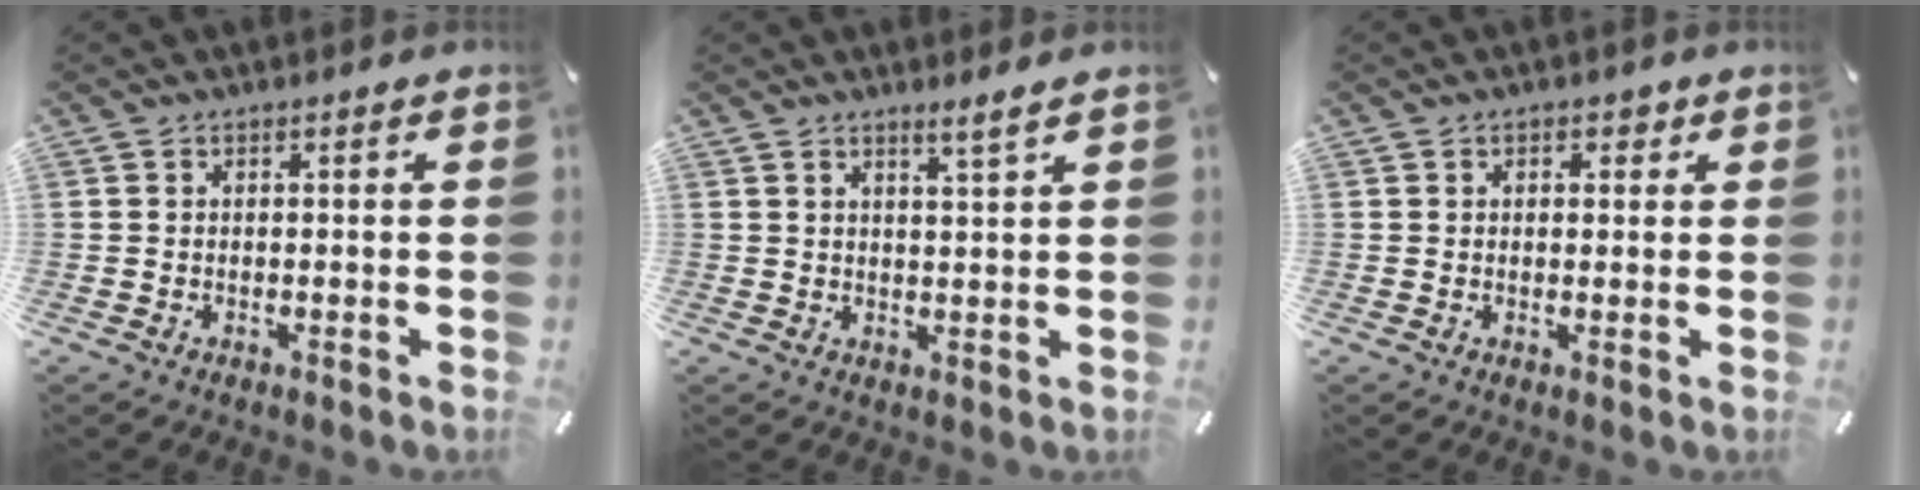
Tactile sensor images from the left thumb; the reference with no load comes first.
{"total": 2.8, "force": [2.4, -0.5, 1.4], "torque": [-0.032, -0.014, 0.042]}
{"total": 1.9, "force": [0.8, 1.5, 0.9], "torque": [-0.004, -0.001, 0.008]}